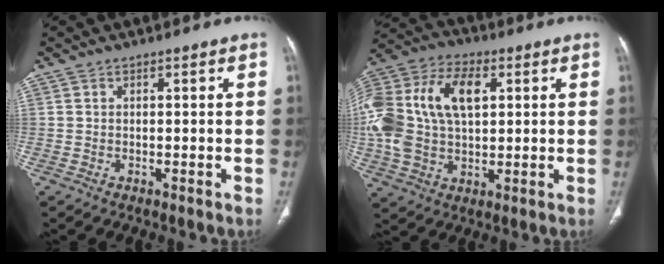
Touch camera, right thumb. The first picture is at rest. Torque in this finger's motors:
{"motor_torque": [1.62, 1.70, 1.17, 0.66, 0.23]}